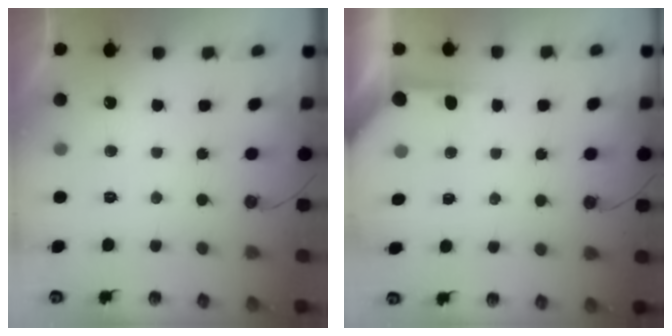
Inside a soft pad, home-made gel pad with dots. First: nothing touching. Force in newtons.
{"total": 3.9, "press": 3.9, "slide": 0.4}